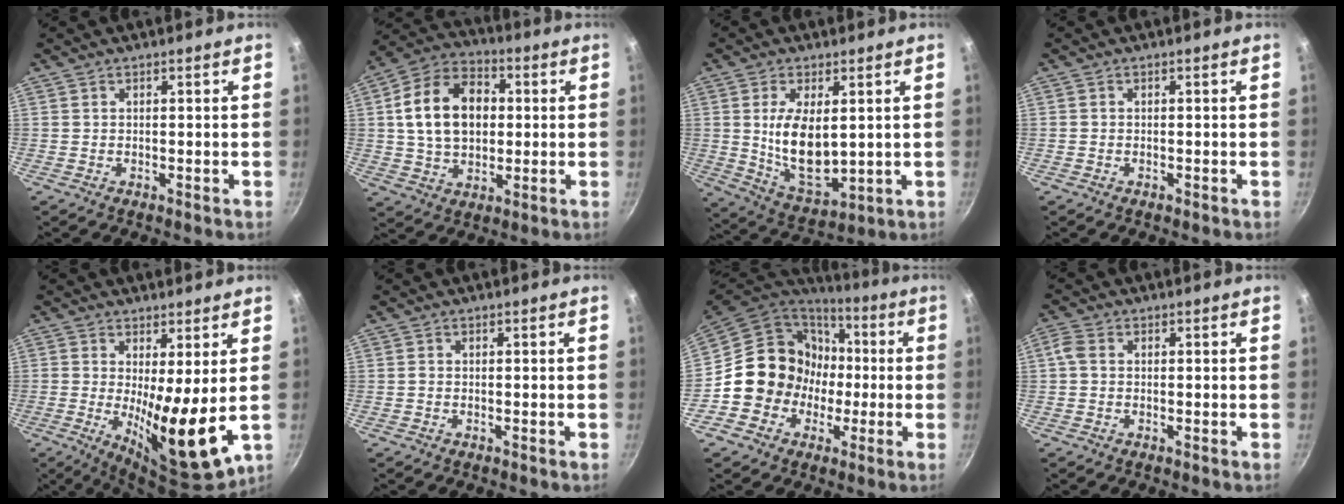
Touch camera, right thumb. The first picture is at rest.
{"total": 16.0, "force": [1.8, 11.3, 11.1], "torque": [-0.163, 0.017, 0.022]}
{"total": 12.6, "force": [1.6, 6.4, 10.8], "torque": [-0.179, -0.022, 0.047]}
{"total": 0.5, "force": [-0.3, 0.3, 0.2], "torque": [-0.003, 0.003, -0.006]}
{"total": 12.3, "force": [0.6, 3.0, 11.9], "torque": [-0.185, -0.037, 0.017]}
{"total": 0.0}
{"total": 16.2, "force": [-1.6, 15.1, 5.6], "torque": [-0.055, 0.050, -0.025]}
{"total": 2.6, "force": [0.1, 2.0, 1.7], "torque": [-0.039, 0.008, -0.003]}